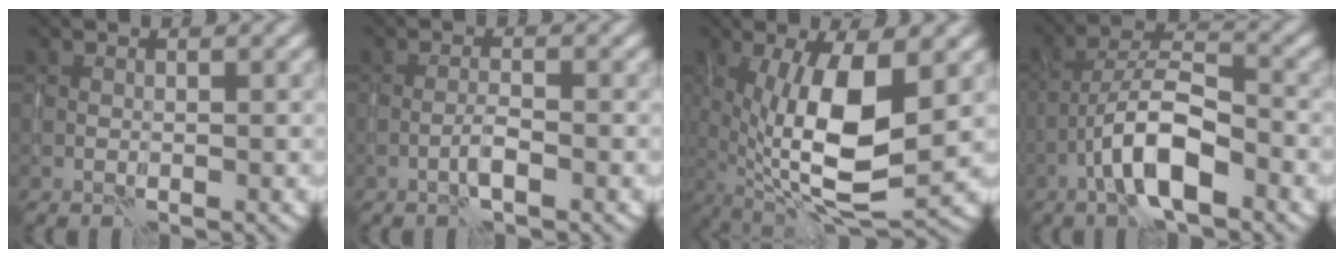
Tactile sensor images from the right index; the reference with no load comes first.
{"total": 1.5, "force": [-0.8, 0.1, 1.3], "torque": [-0.025, 0.008, -0.019]}
{"total": 10.4, "force": [0.8, 3.4, 9.8], "torque": [-0.169, -0.012, 0.014]}
{"total": 6.7, "force": [-3.1, 2.2, 5.5], "torque": [-0.092, 0.015, -0.061]}